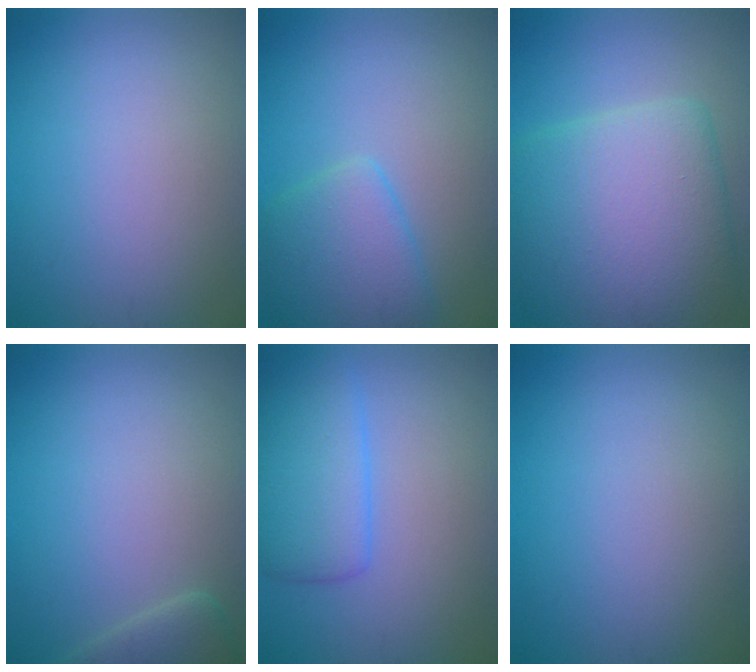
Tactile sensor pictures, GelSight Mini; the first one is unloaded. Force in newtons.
{"total": 4.2, "press": 4.2, "slide": 0.3}
{"total": 11.3, "press": 11.3, "slide": 0.8}
{"total": 2.2, "press": 2.2, "slide": 0.2}
{"total": 4.6, "press": 4.6, "slide": 0.2}
{"total": 0.0}